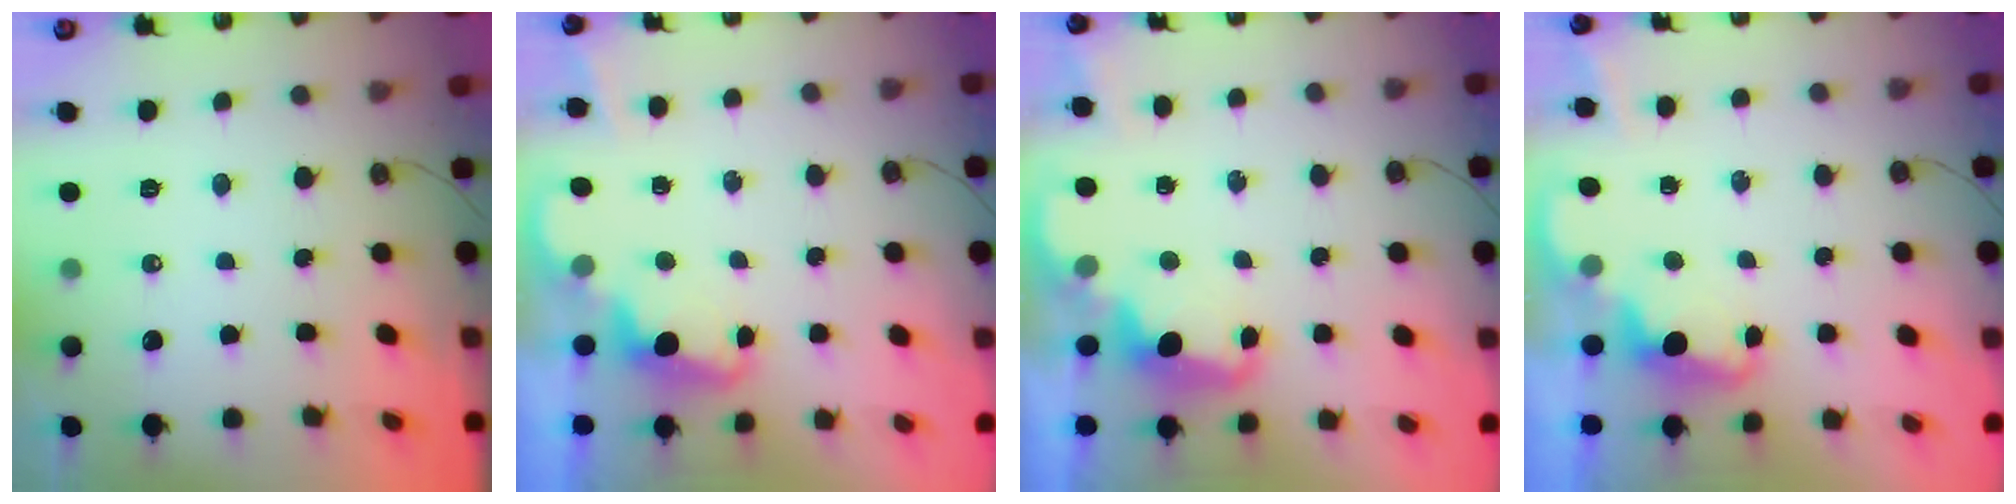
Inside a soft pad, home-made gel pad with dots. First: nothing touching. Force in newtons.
{"total": 2.4, "press": 2.4, "slide": 0.5}
{"total": 2.8, "press": 2.7, "slide": 0.7}
{"total": 2.2, "press": 2.1, "slide": 0.5}